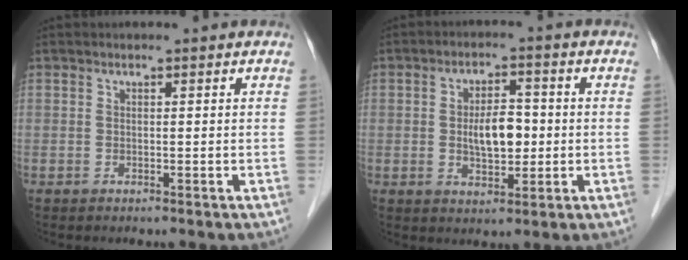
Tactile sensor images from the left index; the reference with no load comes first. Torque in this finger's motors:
{"motor_torque": [0.59, -0.10, 0.36, 0.05]}